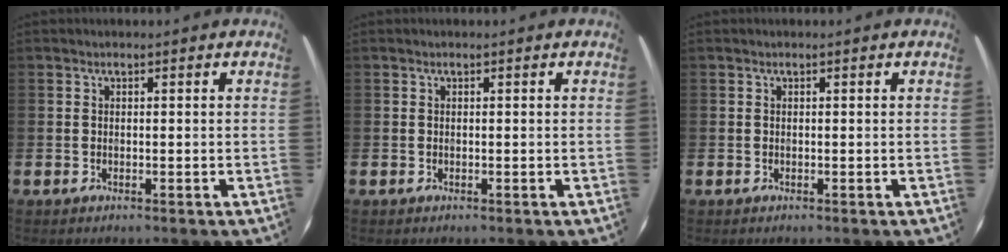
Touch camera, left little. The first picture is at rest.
{"total": 0.0}
{"total": 0.0}